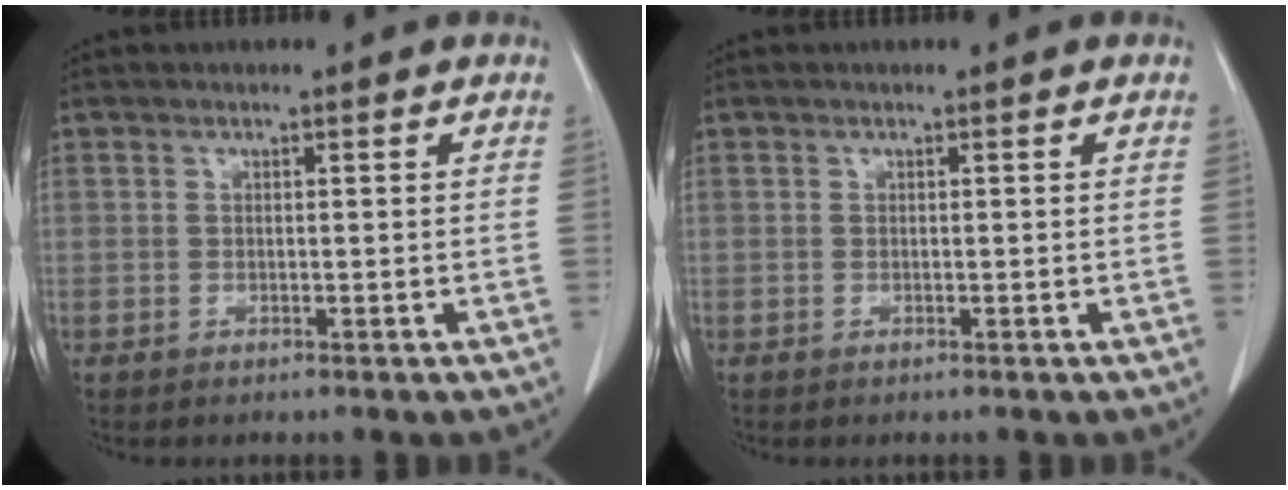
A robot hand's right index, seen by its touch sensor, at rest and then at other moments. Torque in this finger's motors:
{"motor_torque": [0.00, 0.00, 0.03, 0.00]}